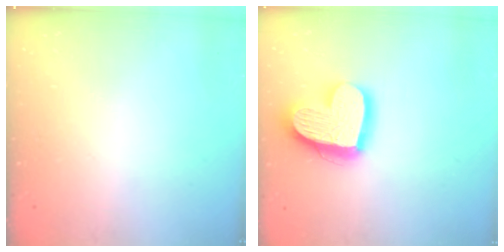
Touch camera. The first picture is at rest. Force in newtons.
{"total": 18.0, "press": 17.9, "slide": 1.5}